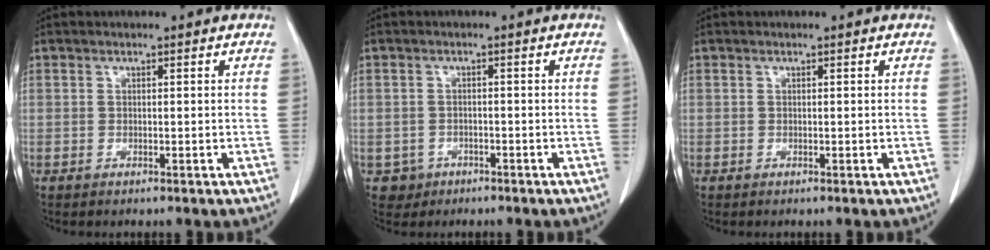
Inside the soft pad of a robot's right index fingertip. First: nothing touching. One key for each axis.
{"total": 2.7, "fx": -1.3, "fy": 2.4, "fz": 0.0, "tx": 0.002, "ty": 0.011, "tz": -0.018}
{"total": 0.0}